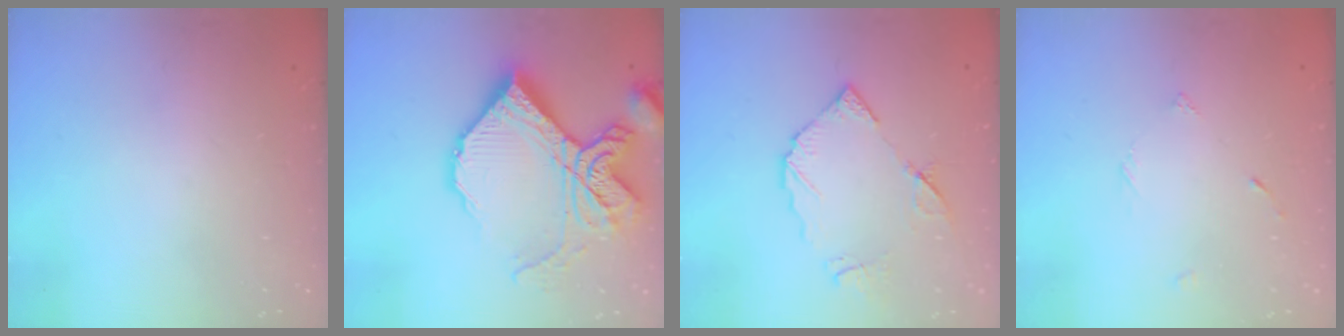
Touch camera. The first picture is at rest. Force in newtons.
{"total": 23.8, "press": 23.6, "slide": 2.9}
{"total": 9.6, "press": 9.5, "slide": 1.0}
{"total": 2.3, "press": 2.2, "slide": 0.2}